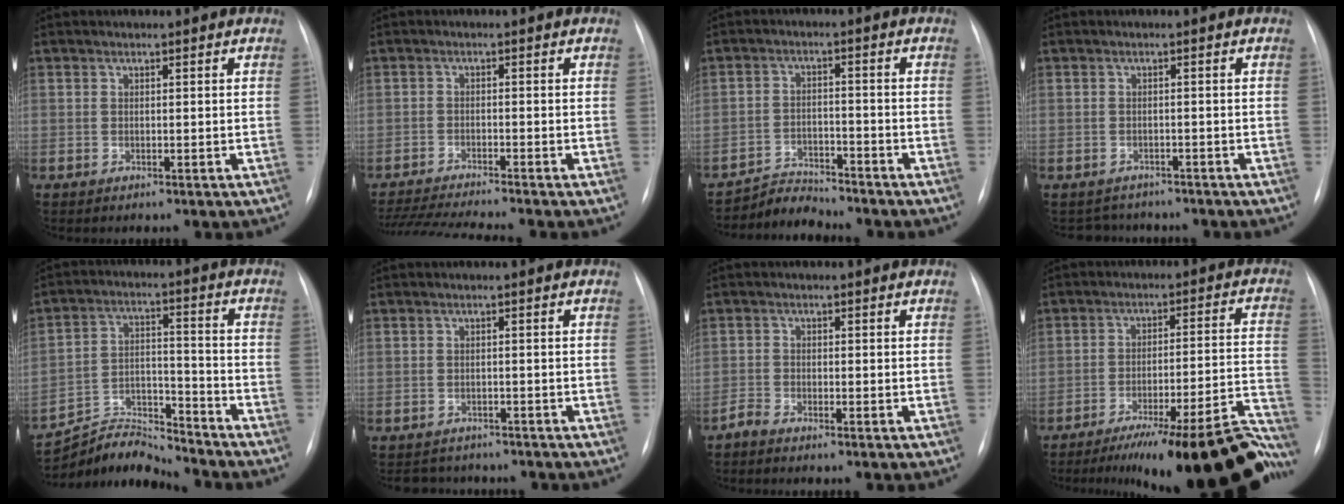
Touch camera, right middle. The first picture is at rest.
{"total": 9.1, "force": [-8.3, -1.4, 3.6], "torque": [-0.056, -0.018, -0.140]}
{"total": 4.6, "force": [-4.4, 0.3, -1.0], "torque": [0.015, -0.003, -0.075]}
{"total": 3.5, "force": [-3.2, 1.4, -0.4], "torque": [0.005, 0.003, -0.045]}
{"total": 10.2, "force": [-10.2, 0.5, -0.1], "torque": [0.003, 0.036, -0.188]}
{"total": 4.5, "force": [-4.2, 1.7, 0.1], "torque": [-0.001, 0.001, -0.058]}
{"total": 1.5, "force": [-1.4, 0.2, 0.5], "torque": [-0.014, -0.002, -0.027]}
{"total": 25.2, "force": [-20.2, 2.5, 14.8], "torque": [-0.105, 0.006, -0.278]}